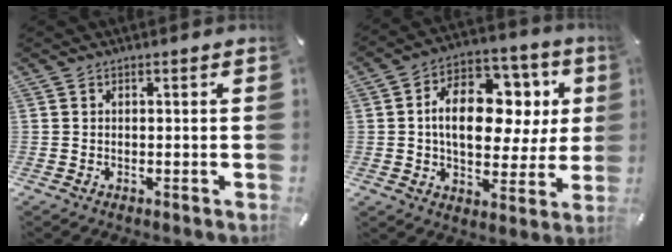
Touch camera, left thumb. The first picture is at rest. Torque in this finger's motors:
{"motor_torque": [0.68, 0.67, 1.49, -0.73, 0.44]}